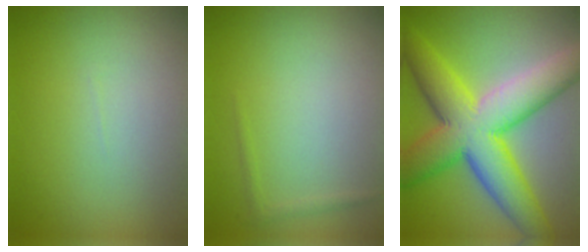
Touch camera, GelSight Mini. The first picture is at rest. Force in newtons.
{"total": 0.6, "press": 0.6, "slide": 0.1}
{"total": 12.1, "press": 12.1, "slide": 0.2}